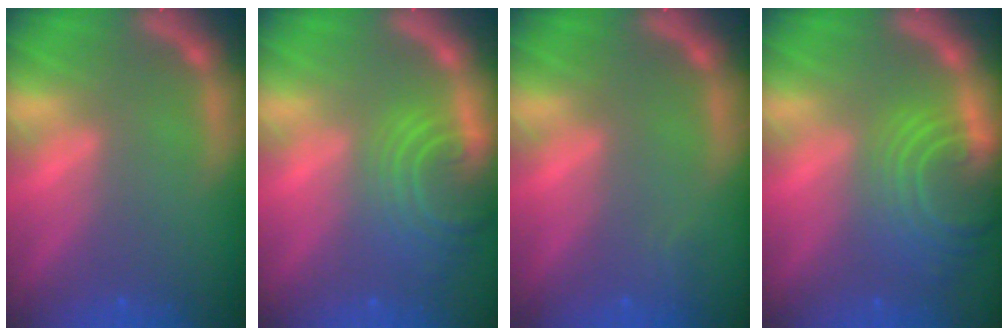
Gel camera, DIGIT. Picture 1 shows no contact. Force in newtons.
{"total": 7.0}
{"total": 0.9}
{"total": 8.5}